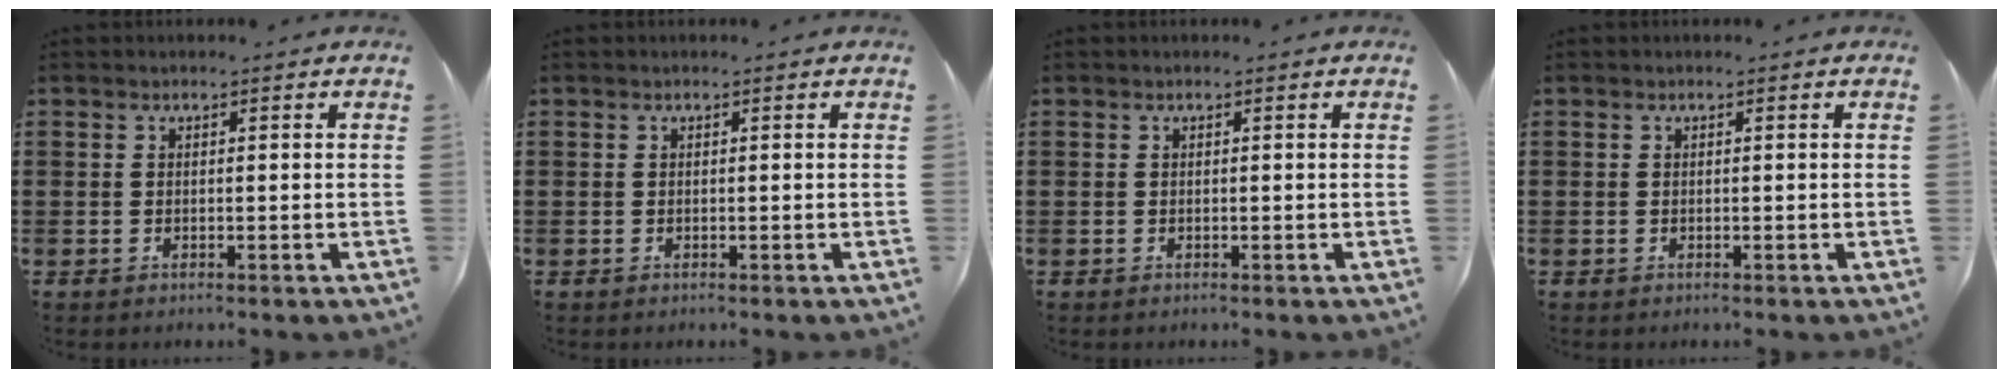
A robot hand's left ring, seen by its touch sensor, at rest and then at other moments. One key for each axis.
{"total": 0.0}
{"total": 0.0}
{"total": 0.0}